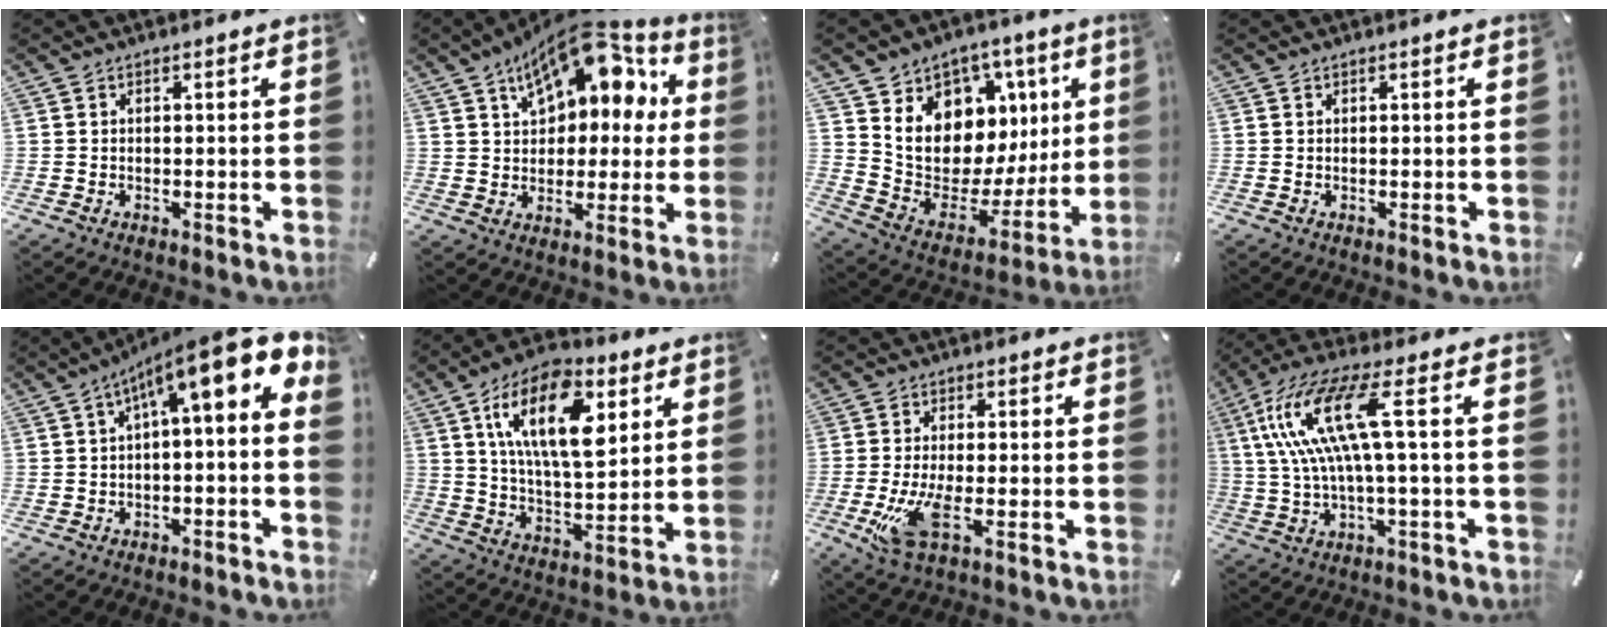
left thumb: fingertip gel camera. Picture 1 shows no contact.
{"total": 15.6, "force": [8.7, 9.1, 9.2], "torque": [-0.147, -0.050, 0.151]}
{"total": 11.3, "force": [4.1, 9.8, 3.8], "torque": [-0.052, -0.069, 0.086]}
{"total": 0.0}
{"total": 13.6, "force": [5.7, 3.4, 11.8], "torque": [-0.180, -0.048, 0.089]}
{"total": 18.6, "force": [8.2, 9.2, 14.0], "torque": [-0.260, -0.013, 0.135]}
{"total": 8.5, "force": [-2.3, 3.1, 7.5], "torque": [-0.163, -0.013, -0.040]}
{"total": 15.0, "force": [3.1, 2.4, 14.5], "torque": [-0.312, -0.012, 0.037]}